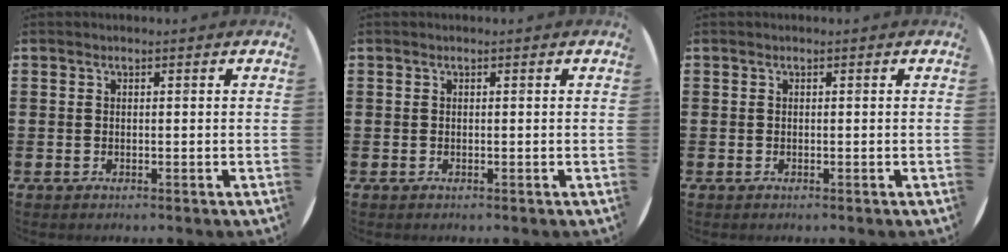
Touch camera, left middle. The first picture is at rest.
{"total": 0.0}
{"total": 0.0}